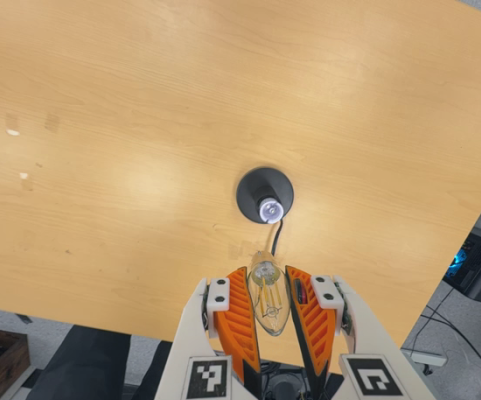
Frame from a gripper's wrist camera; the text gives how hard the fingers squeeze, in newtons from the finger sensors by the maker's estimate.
{"total": 15.1, "left": 16.9, "right": 13.2}